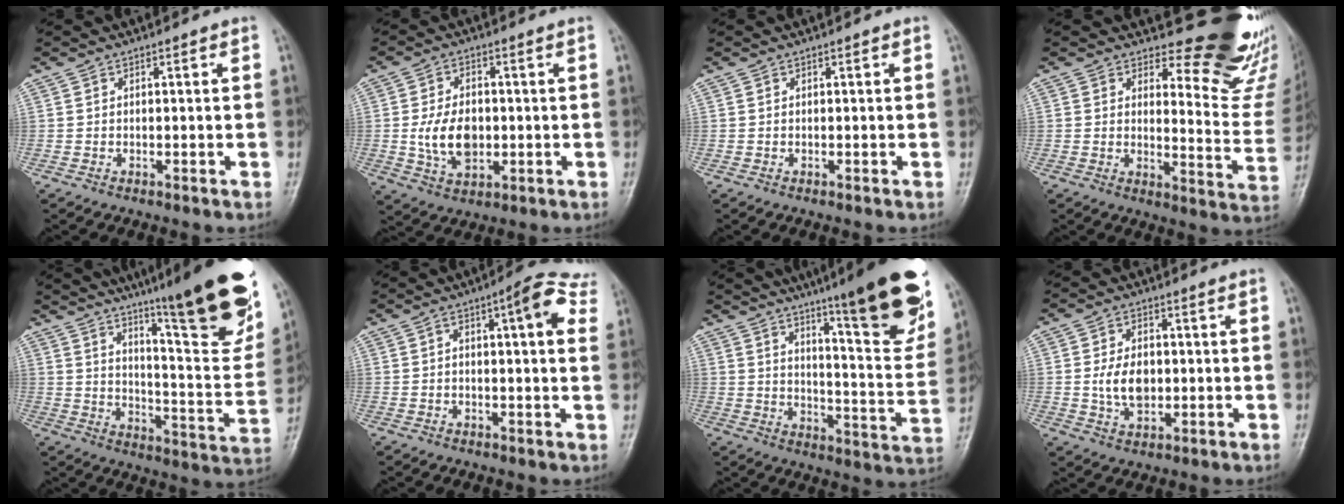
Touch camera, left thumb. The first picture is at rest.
{"total": 8.9, "force": [-0.4, 5.8, 6.8], "torque": [-0.111, -0.001, -0.002]}
{"total": 0.0}
{"total": 14.7, "force": [13.6, 4.2, 3.6], "torque": [-0.004, -0.159, 0.148]}
{"total": 26.7, "force": [18.1, 3.5, 19.3], "torque": [-0.253, -0.088, 0.260]}
{"total": 9.4, "force": [3.2, 2.4, 8.5], "torque": [-0.099, 0.011, 0.033]}
{"total": 23.5, "force": [15.1, 3.0, 17.8], "torque": [-0.218, -0.074, 0.217]}
{"total": 6.3, "force": [0.1, 3.9, 5.0], "torque": [-0.085, -0.001, 0.007]}